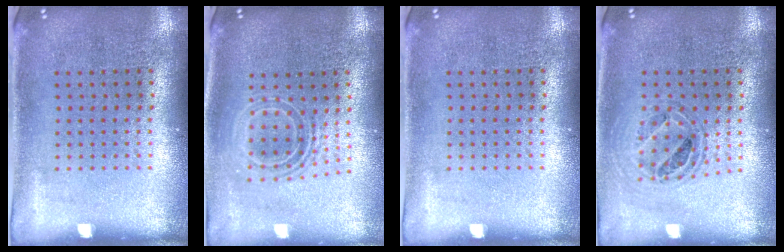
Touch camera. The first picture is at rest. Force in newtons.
{"total": 1.7, "press": 1.2, "slide": 1.1}
{"total": 0.0}
{"total": 0.9, "press": 0.8, "slide": 0.2}